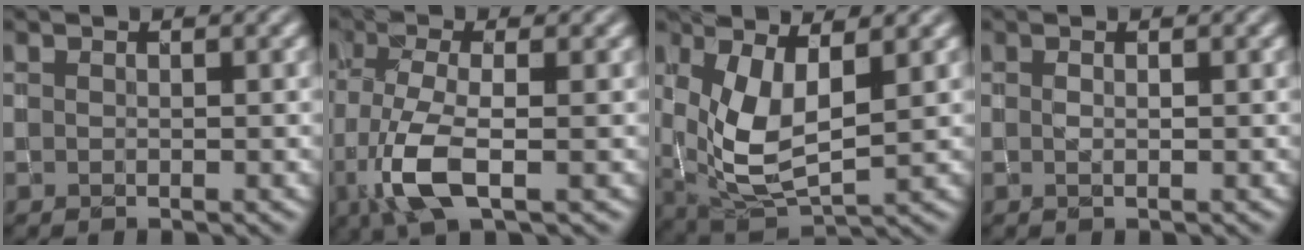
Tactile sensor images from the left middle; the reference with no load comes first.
{"total": 5.0, "force": [-2.0, 1.5, 4.4], "torque": [-0.100, -0.005, -0.040]}
{"total": 5.6, "force": [1.1, 2.6, 4.9], "torque": [-0.107, -0.016, 0.030]}
{"total": 0.0}